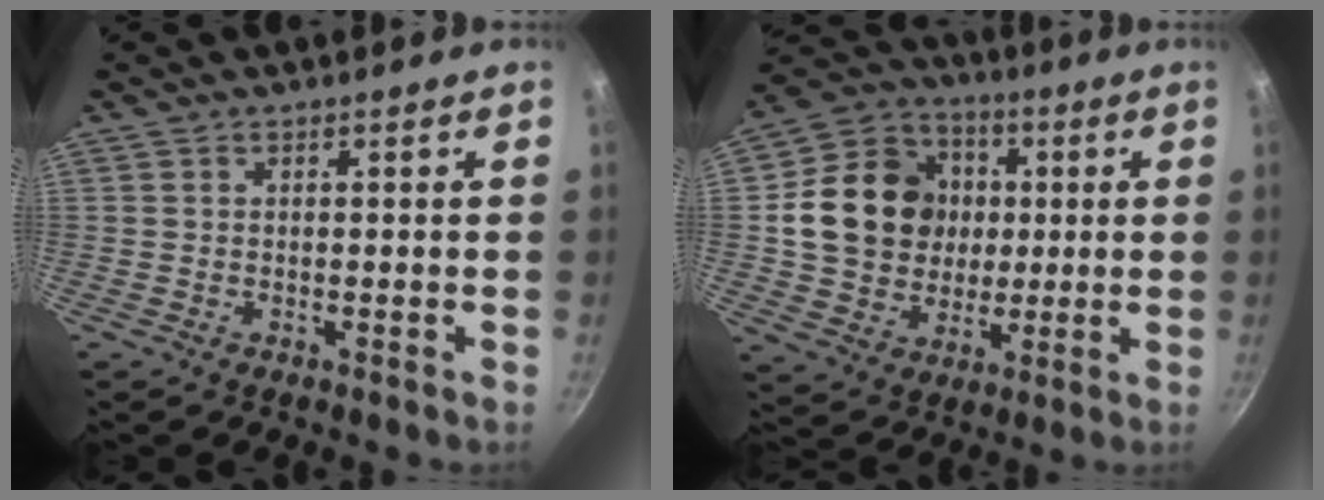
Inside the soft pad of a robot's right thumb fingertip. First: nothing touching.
{"total": 18.0, "force": [1.8, 15.4, 9.1], "torque": [-0.136, 0.019, 0.030]}